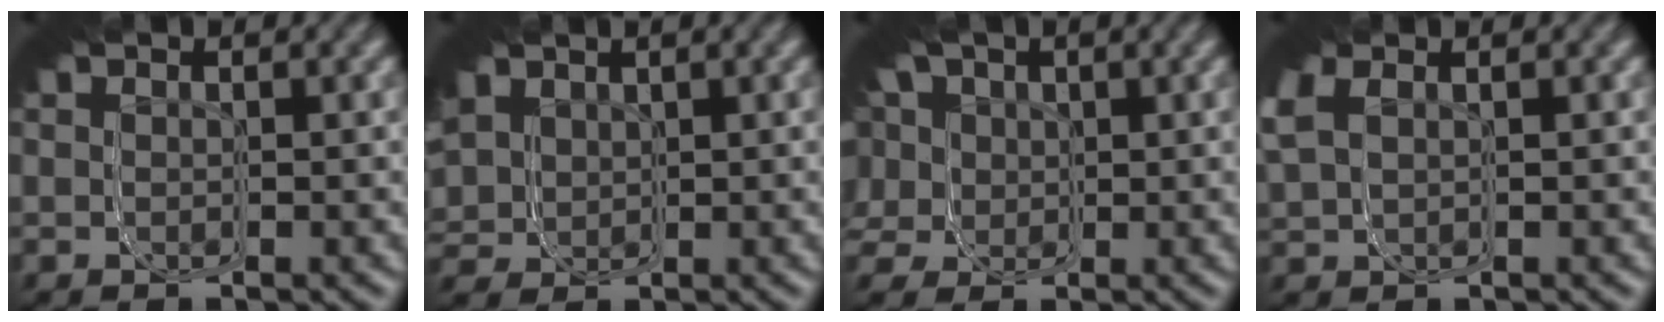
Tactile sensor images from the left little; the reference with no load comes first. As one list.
[{"total": 6.6, "force": [0.5, 5.5, 3.7], "torque": [-0.071, -0.006, 0.006]}, {"total": 10.0, "force": [0.0, 8.1, 5.9], "torque": [-0.096, -0.004, -0.013]}, {"total": 3.8, "force": [1.0, 3.0, 2.0], "torque": [-0.055, 0.009, 0.008]}]